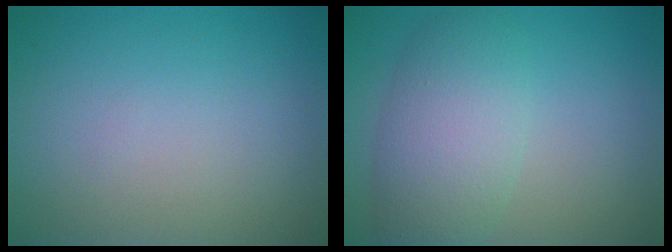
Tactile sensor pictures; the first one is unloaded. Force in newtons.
{"total": 5.6, "press": 5.6, "slide": 0.2}